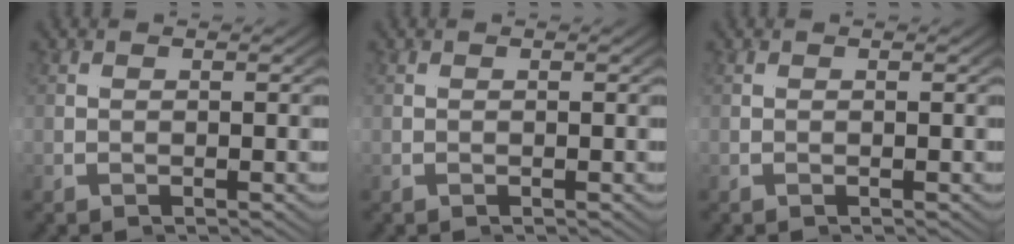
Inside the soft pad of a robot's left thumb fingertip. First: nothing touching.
{"total": 0.0}
{"total": 0.0}